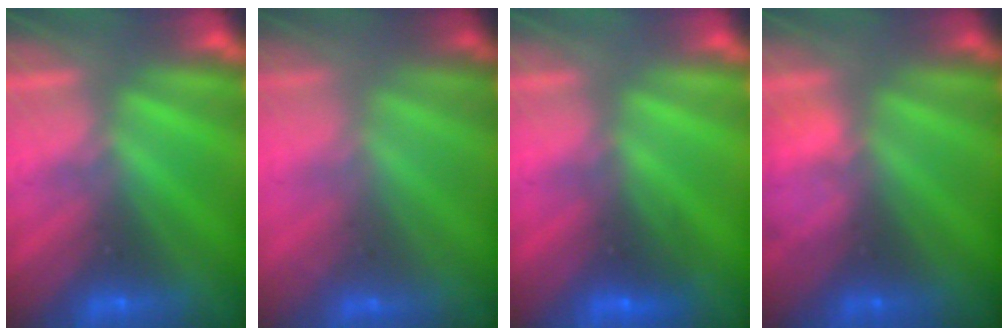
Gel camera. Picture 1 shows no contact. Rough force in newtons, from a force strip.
{"total": 1.6}
{"total": 2.7}
{"total": 2.4}